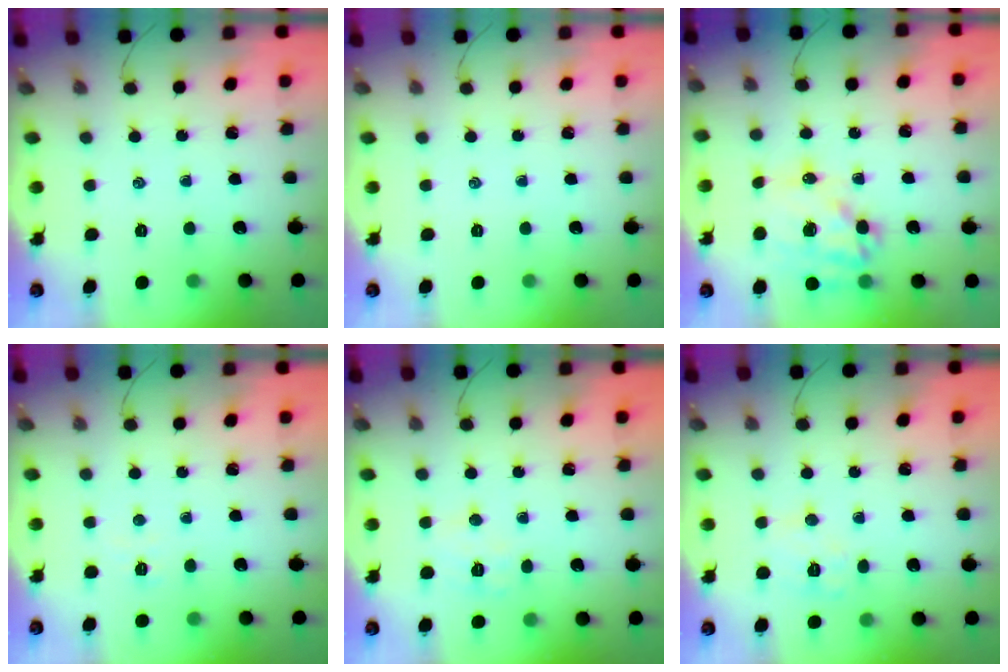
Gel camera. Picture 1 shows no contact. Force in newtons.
{"total": 0.0}
{"total": 16.8, "press": 16.4, "slide": 3.6}
{"total": 2.3, "press": 2.2, "slide": 0.7}
{"total": 6.9, "press": 6.8, "slide": 1.0}
{"total": 7.3, "press": 7.3, "slide": 0.8}